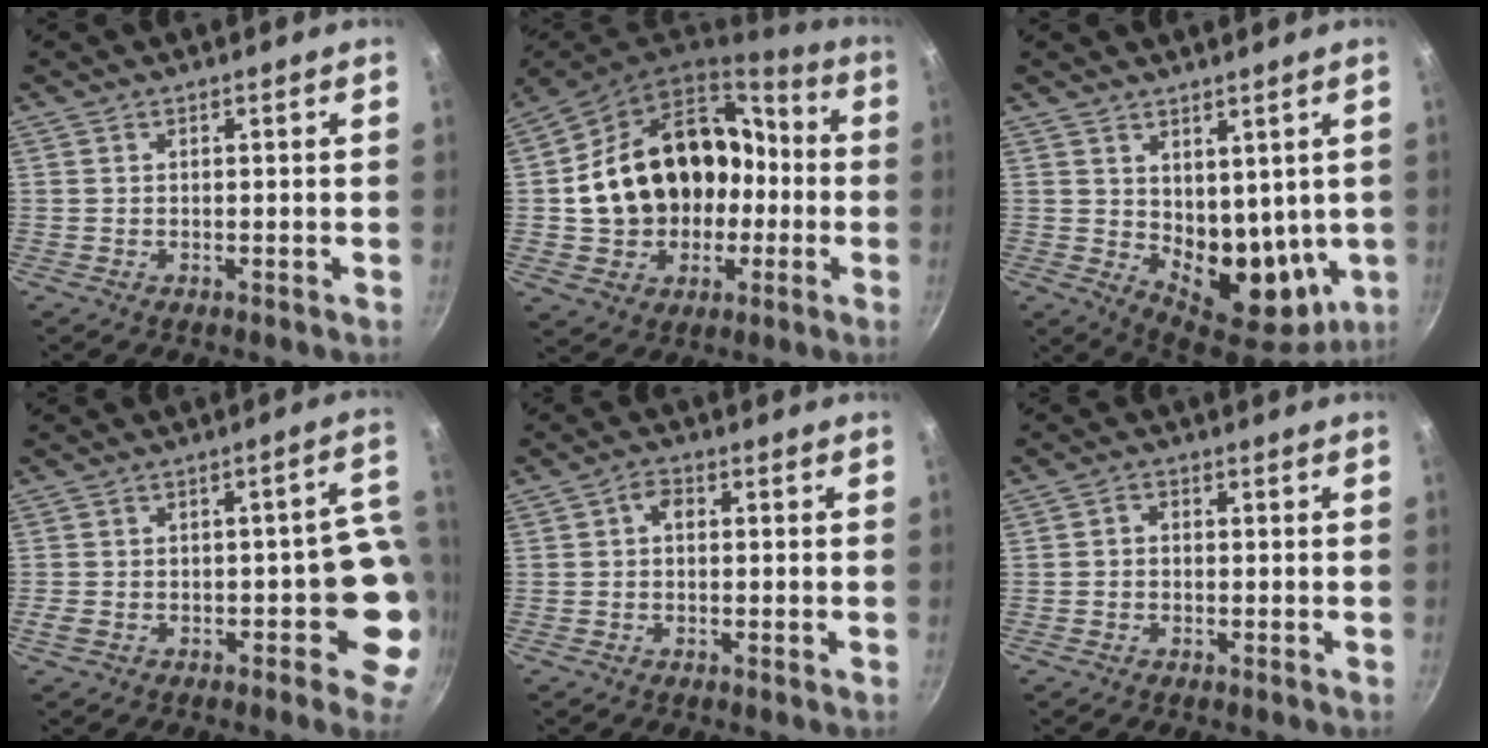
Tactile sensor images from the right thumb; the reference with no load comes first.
{"total": 22.4, "force": [-1.1, 17.8, 13.5], "torque": [-0.197, 0.062, -0.001]}
{"total": 14.0, "force": [2.5, 9.1, 10.3], "torque": [-0.115, -0.046, 0.063]}
{"total": 7.4, "force": [-1.5, 3.8, 6.1], "torque": [-0.001, 0.024, -0.020]}
{"total": 2.9, "force": [0.2, 2.1, 2.0], "torque": [-0.034, 0.008, -0.003]}
{"total": 1.9, "force": [-0.5, 1.5, 1.0], "torque": [-0.019, 0.011, -0.013]}